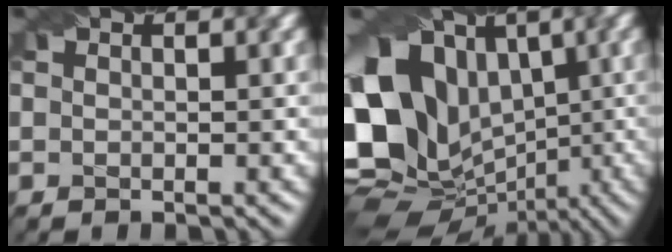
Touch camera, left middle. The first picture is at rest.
{"total": 16.2, "force": [1.6, 12.7, 10.0], "torque": [-0.191, 0.008, 0.050]}